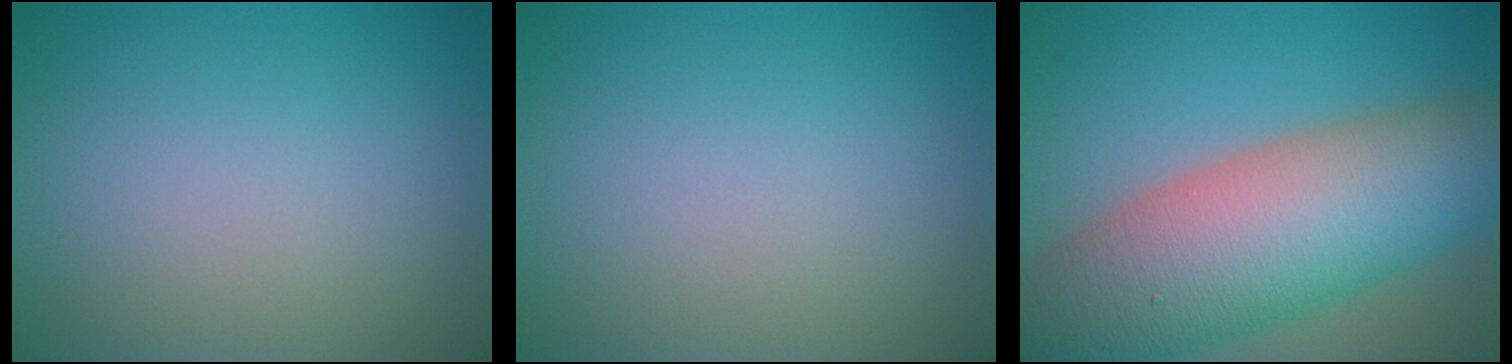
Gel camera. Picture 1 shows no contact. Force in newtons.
{"total": 0.0}
{"total": 13.8, "press": 13.7, "slide": 0.6}